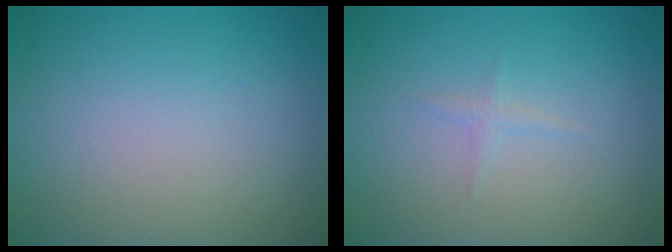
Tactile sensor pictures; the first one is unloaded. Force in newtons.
{"total": 0.8, "press": 0.8, "slide": 0.1}